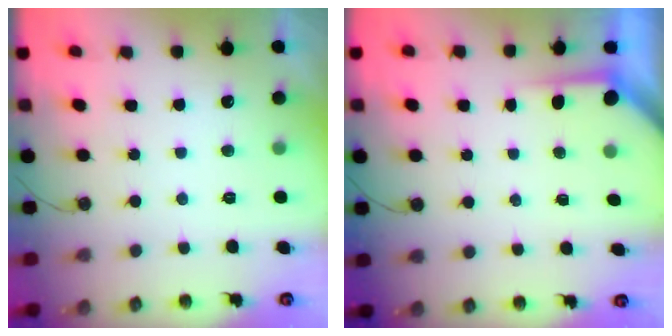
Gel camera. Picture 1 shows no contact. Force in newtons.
{"total": 3.5, "press": 3.5, "slide": 0.3}